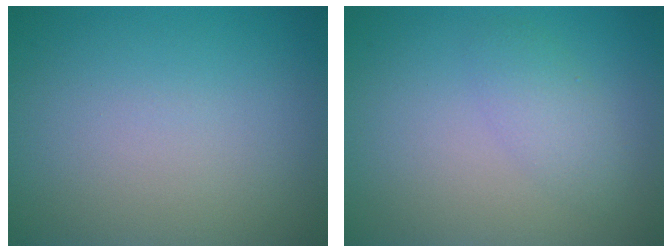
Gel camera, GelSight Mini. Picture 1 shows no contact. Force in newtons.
{"total": 2.1, "press": 2.1, "slide": 0.1}